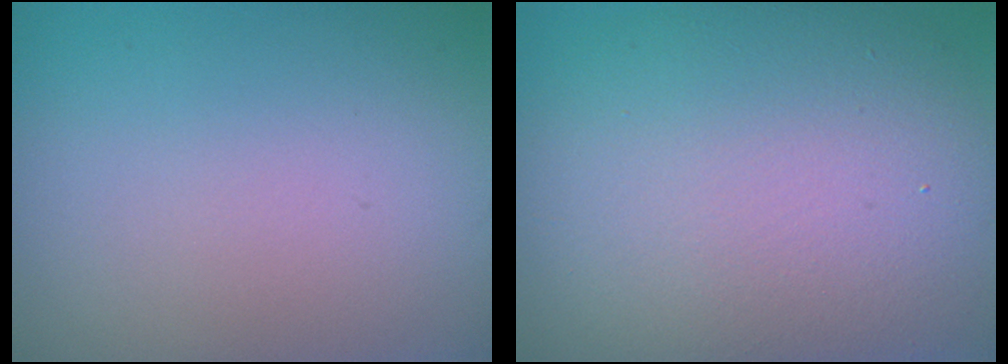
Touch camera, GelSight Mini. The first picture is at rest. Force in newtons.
{"total": 12.4, "press": 12.4, "slide": 0.9}